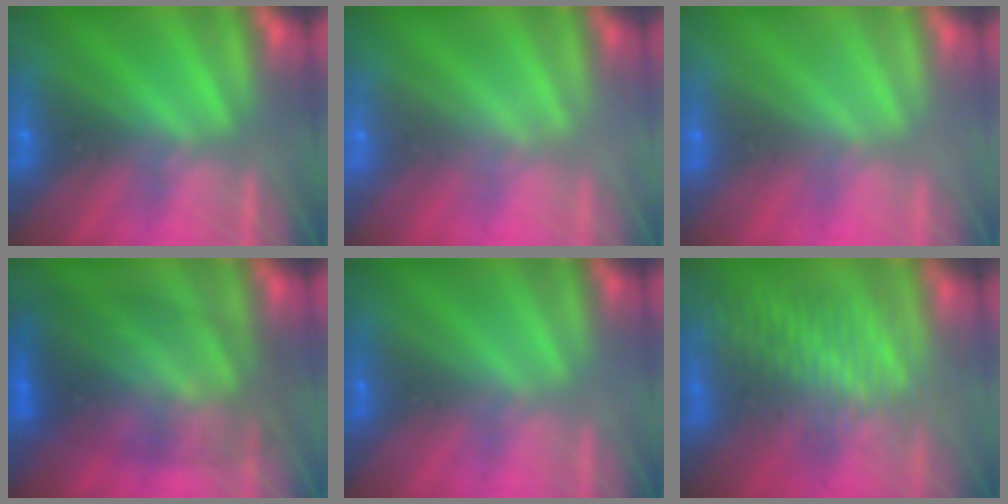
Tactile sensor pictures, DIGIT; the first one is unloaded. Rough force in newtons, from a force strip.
{"total": 1.9}
{"total": 3.4}
{"total": 10.8}
{"total": 2.0}
{"total": 3.2}